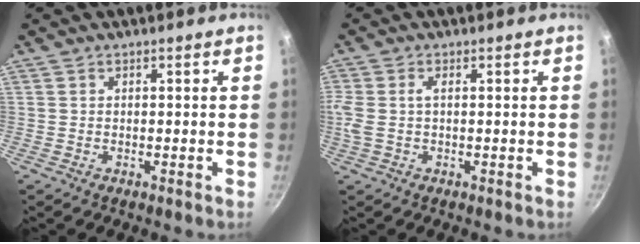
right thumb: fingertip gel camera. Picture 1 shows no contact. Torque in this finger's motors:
{"motor_torque": [0.08, 0.07, 0.13, 0.29, 0.07]}